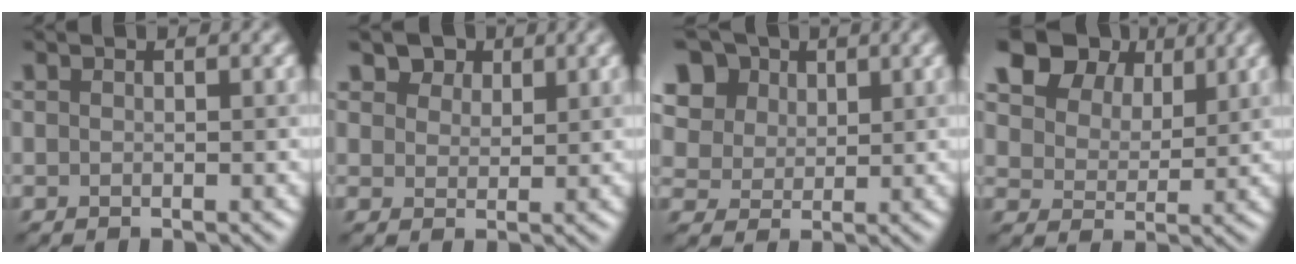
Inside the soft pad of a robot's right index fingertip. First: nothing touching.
{"total": 4.0, "force": [2.9, 2.5, 1.4], "torque": [-0.040, -0.012, 0.053]}
{"total": 10.2, "force": [5.7, 7.3, 4.4], "torque": [-0.114, 0.029, 0.086]}
{"total": 8.3, "force": [5.6, 5.0, 3.6], "torque": [-0.097, 0.004, 0.103]}